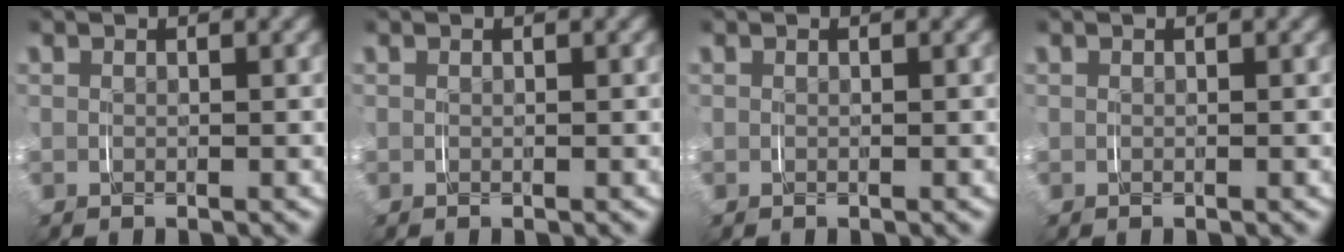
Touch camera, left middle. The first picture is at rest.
{"total": 0.0}
{"total": 0.0}
{"total": 0.0}